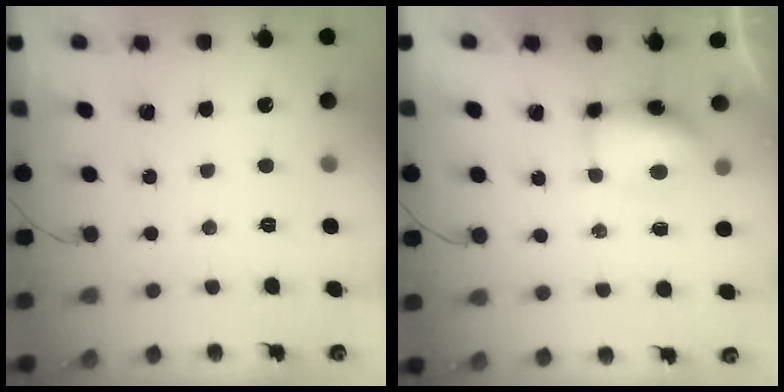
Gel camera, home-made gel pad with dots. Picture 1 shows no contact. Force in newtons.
{"total": 8.0, "press": 7.2, "slide": 3.4}